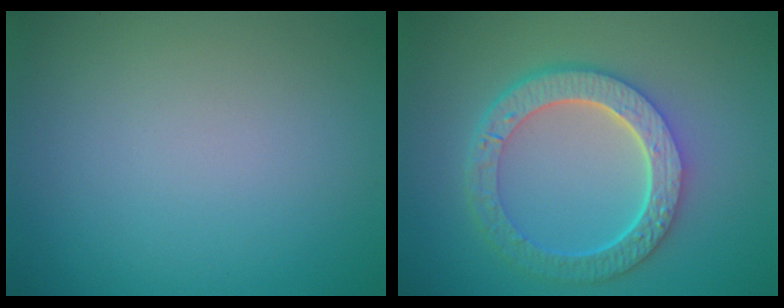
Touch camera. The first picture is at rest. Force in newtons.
{"total": 6.5, "press": 5.0, "slide": 4.1}